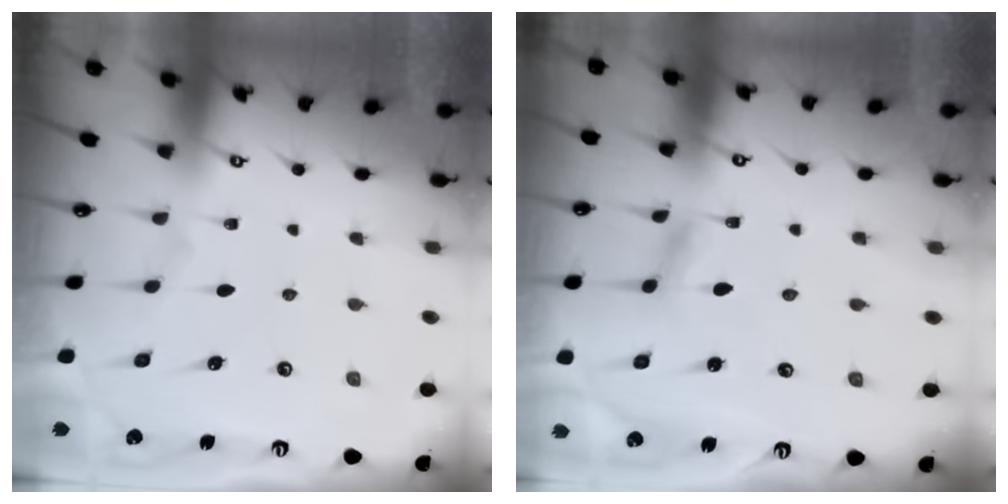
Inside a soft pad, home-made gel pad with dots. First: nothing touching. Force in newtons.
{"total": 2.5, "press": 2.5, "slide": 0.2}